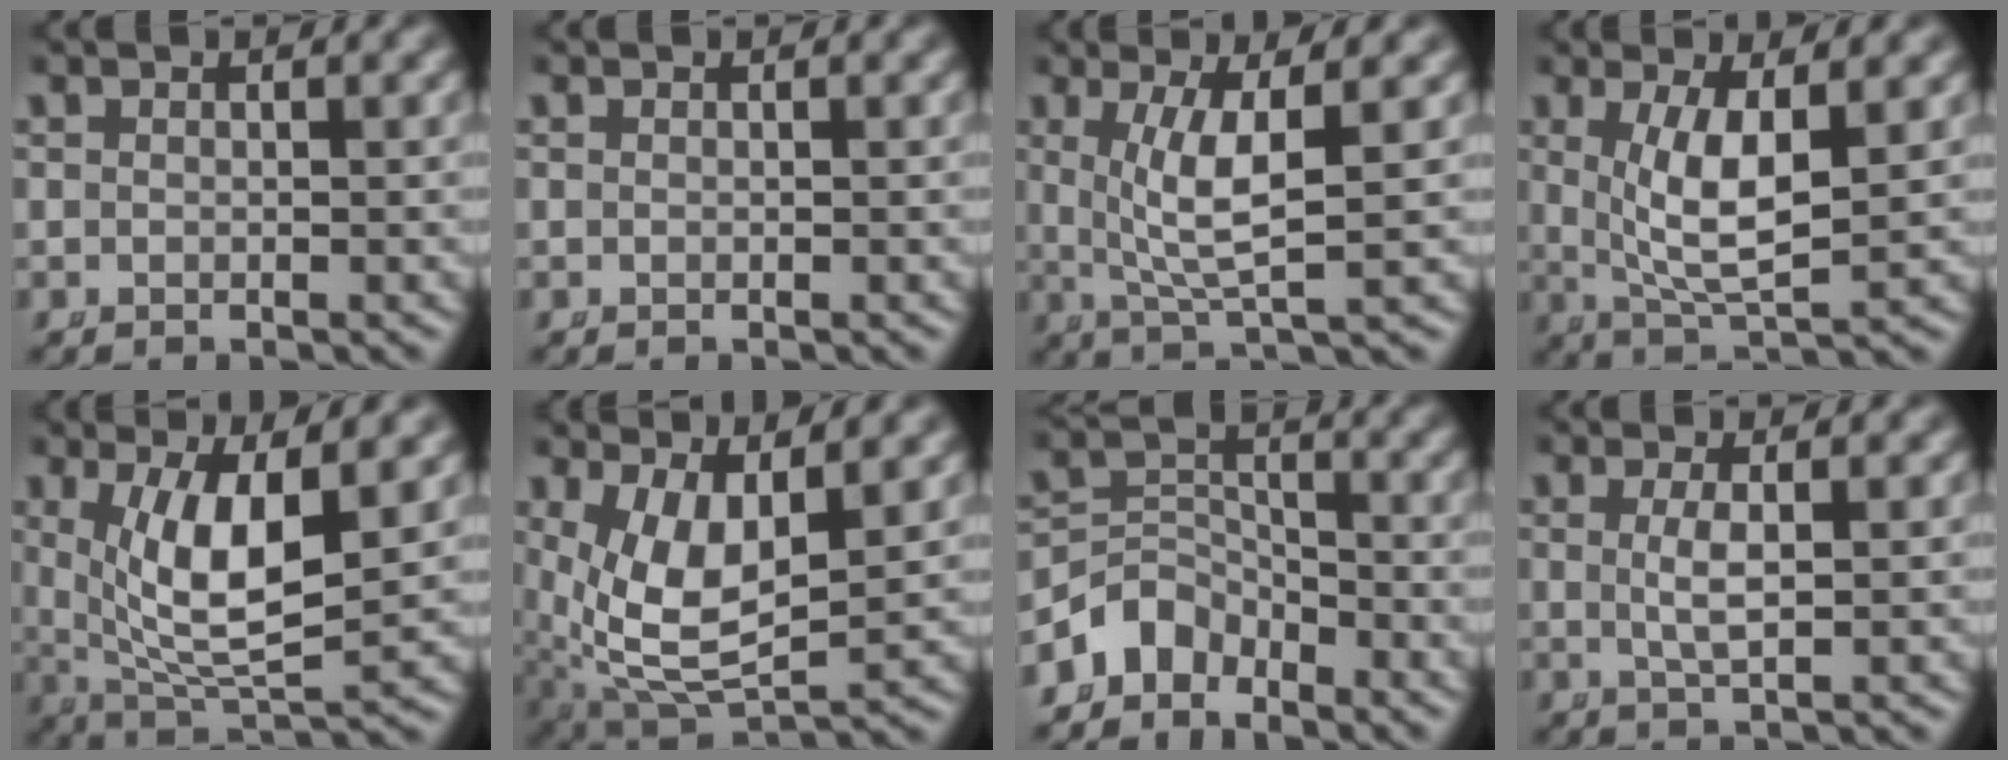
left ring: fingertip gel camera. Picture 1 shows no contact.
{"total": 0.0}
{"total": 5.3, "force": [1.0, 1.2, 5.1], "torque": [-0.093, -0.011, 0.029]}
{"total": 6.1, "force": [0.9, 2.4, 5.5], "torque": [-0.105, -0.019, 0.032]}
{"total": 8.4, "force": [1.3, 4.1, 7.2], "torque": [-0.142, -0.025, 0.041]}
{"total": 9.9, "force": [0.3, 6.8, 7.1], "torque": [-0.167, -0.056, 0.033]}
{"total": 5.9, "force": [-3.1, 4.5, 2.3], "torque": [-0.051, -0.021, -0.053]}
{"total": 2.2, "force": [0.2, 0.0, 2.1], "torque": [-0.050, -0.012, 0.012]}